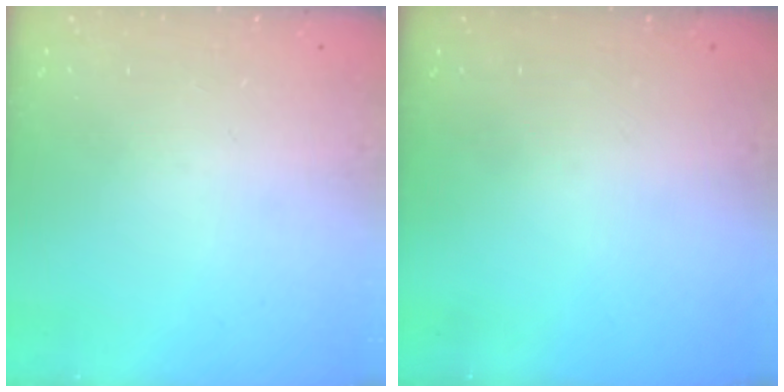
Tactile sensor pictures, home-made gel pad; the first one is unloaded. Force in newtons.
{"total": 0.0}